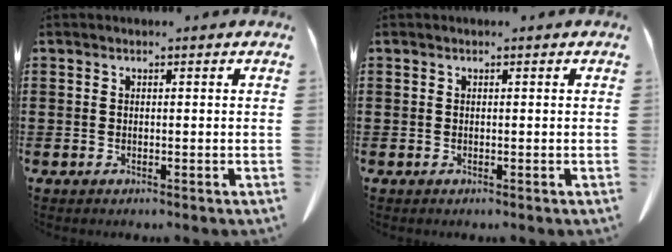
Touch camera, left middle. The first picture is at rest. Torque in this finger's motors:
{"motor_torque": [0.00, 0.00, 0.00, 0.00]}